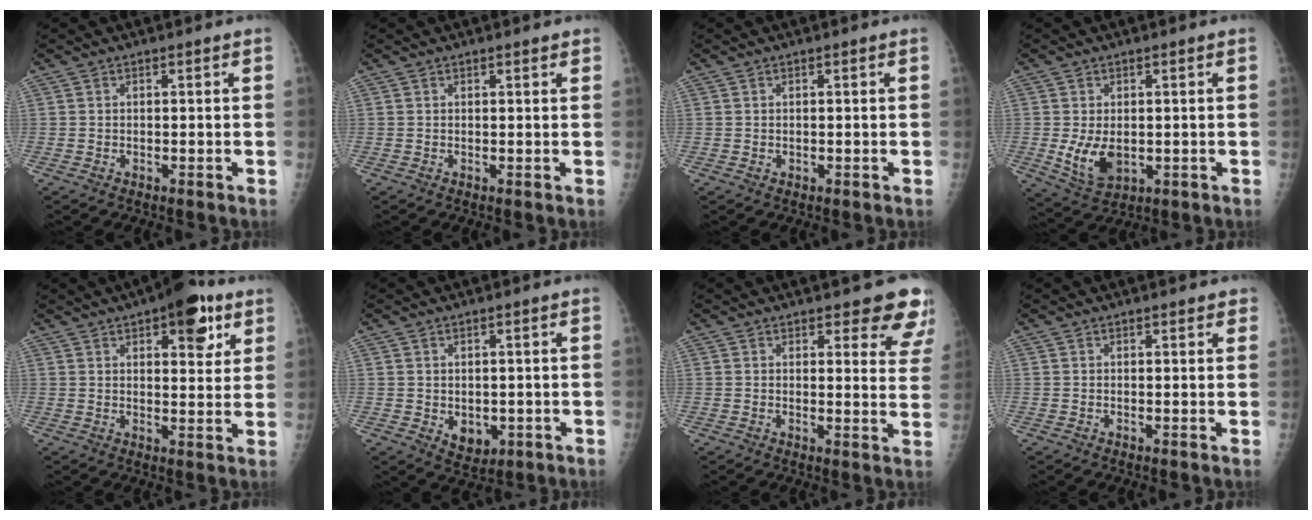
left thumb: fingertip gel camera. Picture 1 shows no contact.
{"total": 1.2, "force": [1.0, 0.3, 0.7], "torque": [-0.006, -0.001, 0.012]}
{"total": 0.5, "force": [0.3, 0.2, 0.3], "torque": [-0.003, -0.001, 0.005]}
{"total": 6.8, "force": [-0.5, 4.3, 5.3], "torque": [-0.084, -0.017, 0.006]}
{"total": 11.2, "force": [6.0, 4.6, 8.2], "torque": [-0.076, -0.019, 0.076]}
{"total": 4.7, "force": [-0.6, 3.3, 3.2], "torque": [-0.028, -0.009, 0.008]}
{"total": 9.4, "force": [7.6, 2.9, 4.7], "torque": [-0.014, -0.041, 0.069]}
{"total": 2.0, "force": [1.5, 0.7, 1.1], "torque": [-0.004, -0.001, 0.015]}